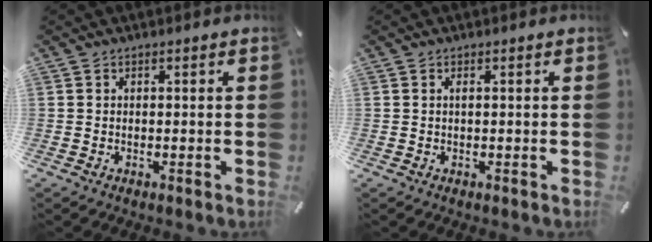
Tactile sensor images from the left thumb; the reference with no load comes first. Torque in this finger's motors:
{"motor_torque": [-0.06, 0.17, 0.00, -0.46, 0.00]}